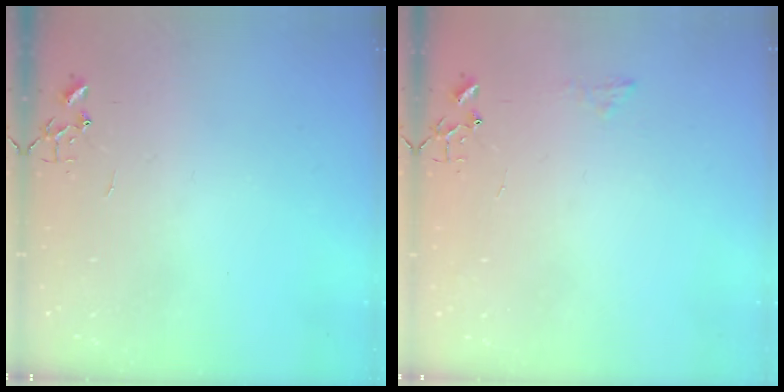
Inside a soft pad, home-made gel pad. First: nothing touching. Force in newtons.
{"total": 5.9, "press": 5.9, "slide": 0.8}